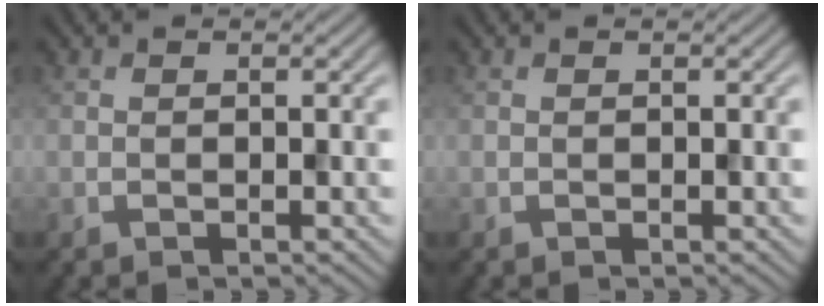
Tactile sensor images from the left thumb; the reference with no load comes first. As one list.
[{"total": 0.0}]